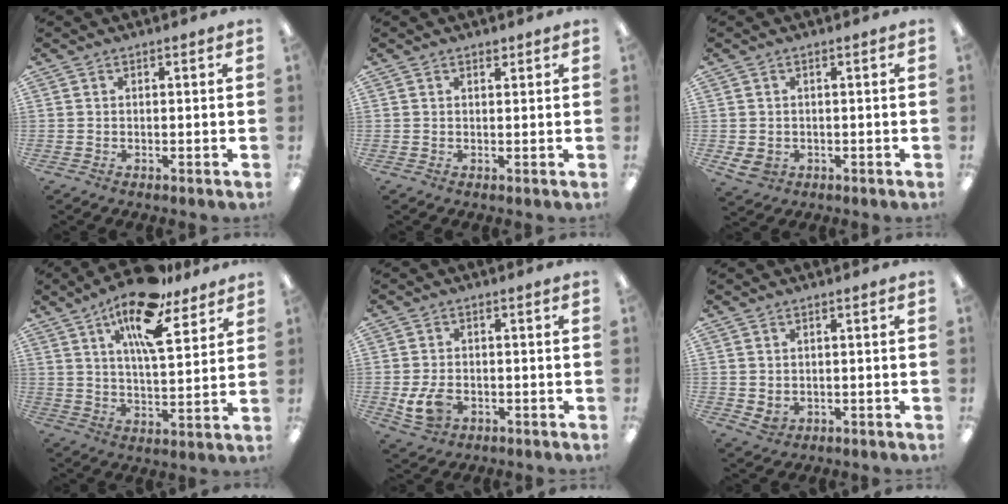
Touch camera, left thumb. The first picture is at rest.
{"total": 1.0, "force": [0.9, 0.4, 0.4], "torque": [0.000, -0.003, 0.015]}
{"total": 3.1, "force": [-0.7, 2.6, 1.6], "torque": [-0.039, 0.000, -0.015]}
{"total": 16.3, "force": [10.9, 5.5, 10.8], "torque": [-0.179, -0.051, 0.180]}
{"total": 6.7, "force": [-1.5, 4.6, 4.6], "torque": [-0.096, 0.001, -0.028]}
{"total": 1.9, "force": [0.7, 1.5, 0.8], "torque": [-0.008, -0.004, 0.012]}